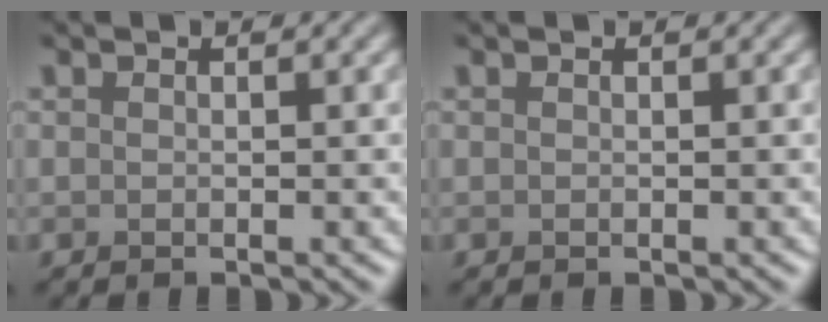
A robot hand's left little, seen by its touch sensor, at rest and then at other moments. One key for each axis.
{"total": 0.0}